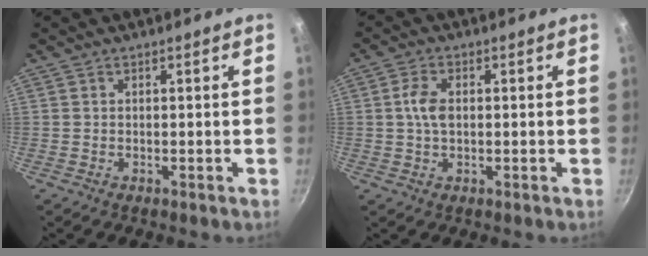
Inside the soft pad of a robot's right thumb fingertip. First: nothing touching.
{"total": 4.4, "force": [0.4, 2.6, 3.5], "torque": [-0.068, 0.008, 0.003]}